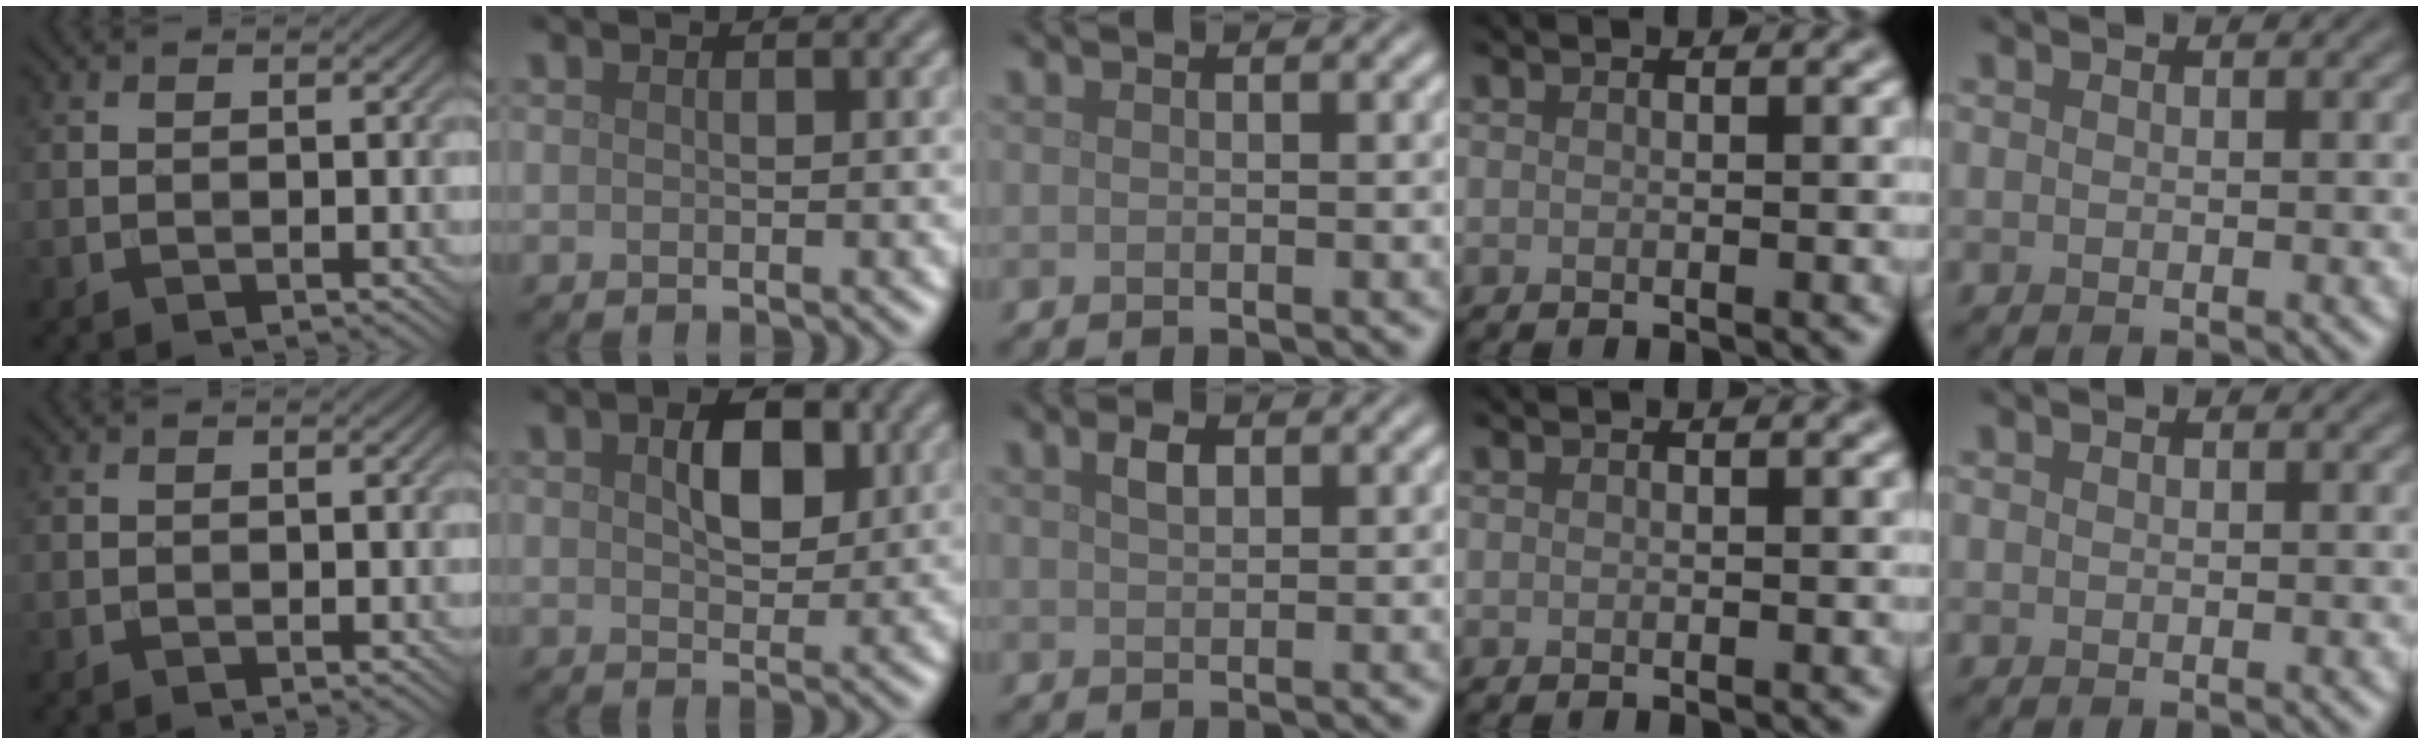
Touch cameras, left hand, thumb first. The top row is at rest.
{"index": {"total": 4.0, "force": [1.0, 2.4, 3.1], "torque": [-0.052, 0.003, 0.015]}, "middle": {"total": 1.5, "force": [0.8, 0.7, 1.0], "torque": [-0.020, 0.004, 0.015]}}